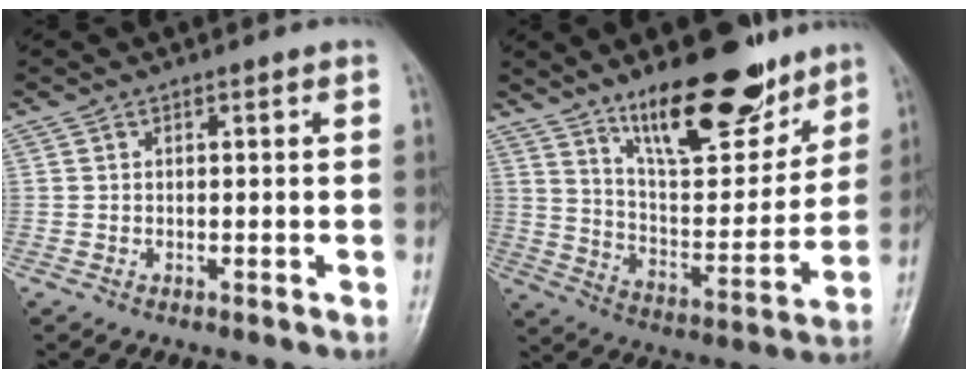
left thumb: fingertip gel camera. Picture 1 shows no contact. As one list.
[{"total": 19.6, "force": [13.4, 7.2, 12.4], "torque": [-0.140, -0.087, 0.224]}]